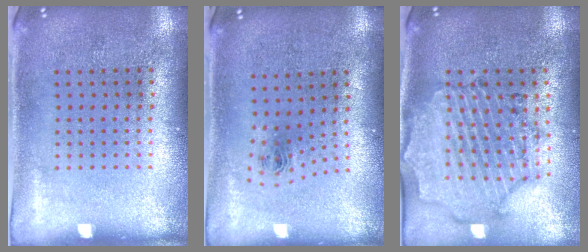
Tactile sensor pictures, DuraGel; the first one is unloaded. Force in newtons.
{"total": 0.9, "press": 0.3, "slide": 0.8}
{"total": 1.7, "press": 1.7, "slide": 0.3}